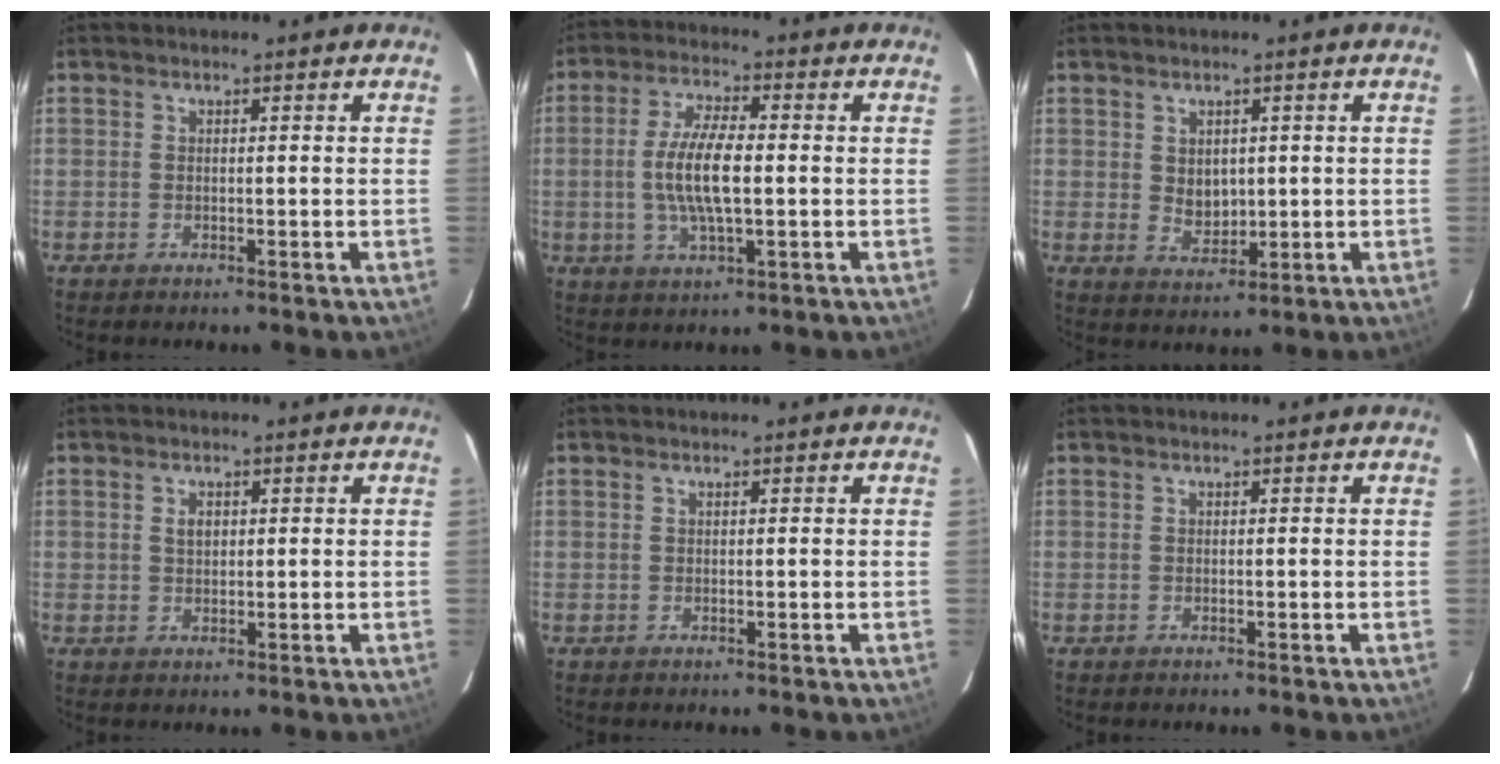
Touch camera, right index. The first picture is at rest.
{"total": 9.5, "force": [-0.6, 2.8, 9.1], "torque": [-0.179, 0.000, -0.011]}
{"total": 4.0, "force": [0.8, 3.2, 2.3], "torque": [-0.035, -0.002, 0.022]}
{"total": 2.1, "force": [0.7, 1.5, 1.3], "torque": [-0.020, 0.004, 0.012]}
{"total": 0.0}
{"total": 0.0}